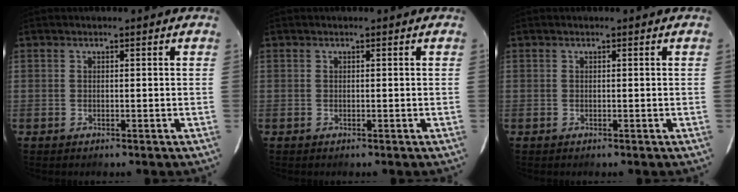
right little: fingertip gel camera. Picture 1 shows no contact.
{"total": 0.0}
{"total": 0.0}